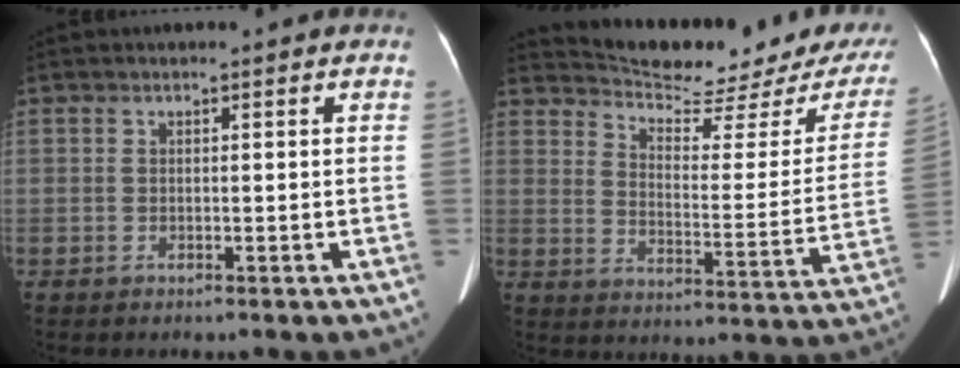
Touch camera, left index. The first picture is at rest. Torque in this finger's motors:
{"motor_torque": [0.15, -0.45, 0.00, 0.00]}